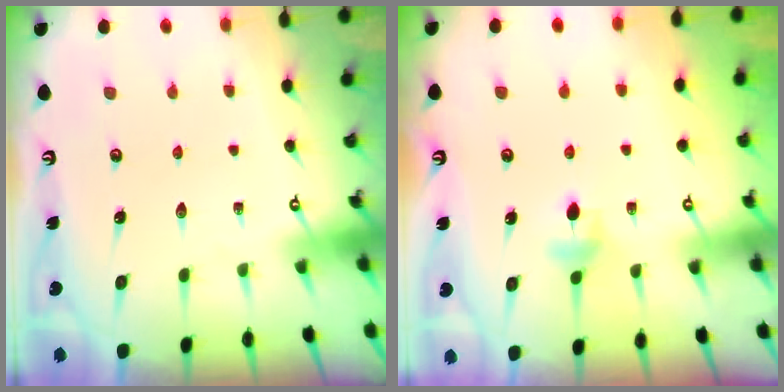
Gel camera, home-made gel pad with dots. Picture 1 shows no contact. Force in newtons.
{"total": 4.8, "press": 4.7, "slide": 0.7}